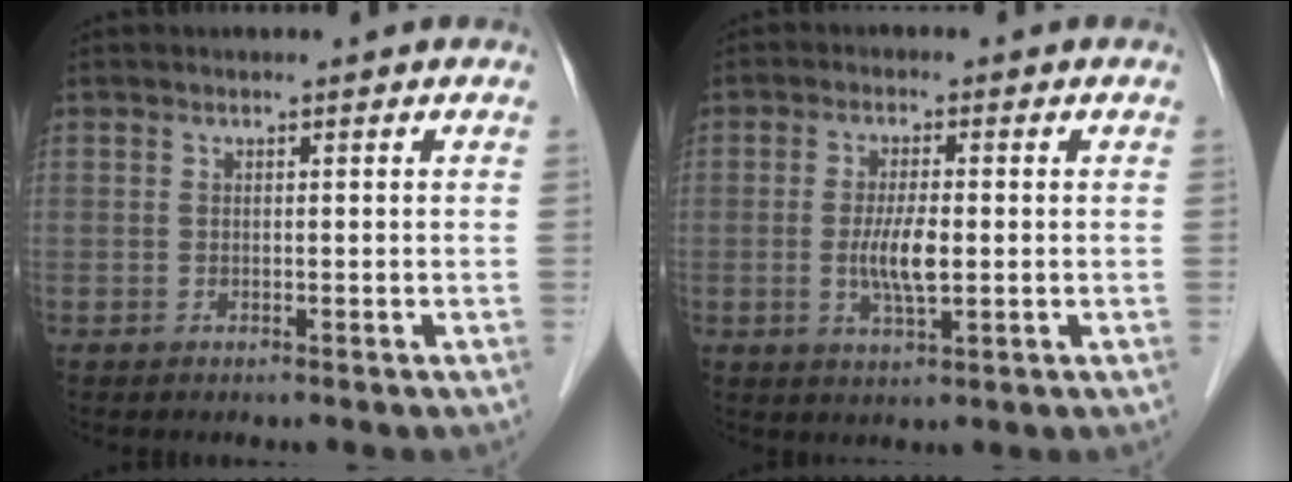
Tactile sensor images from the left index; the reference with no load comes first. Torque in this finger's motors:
{"motor_torque": [0.93, 0.78, 0.19, 0.05]}